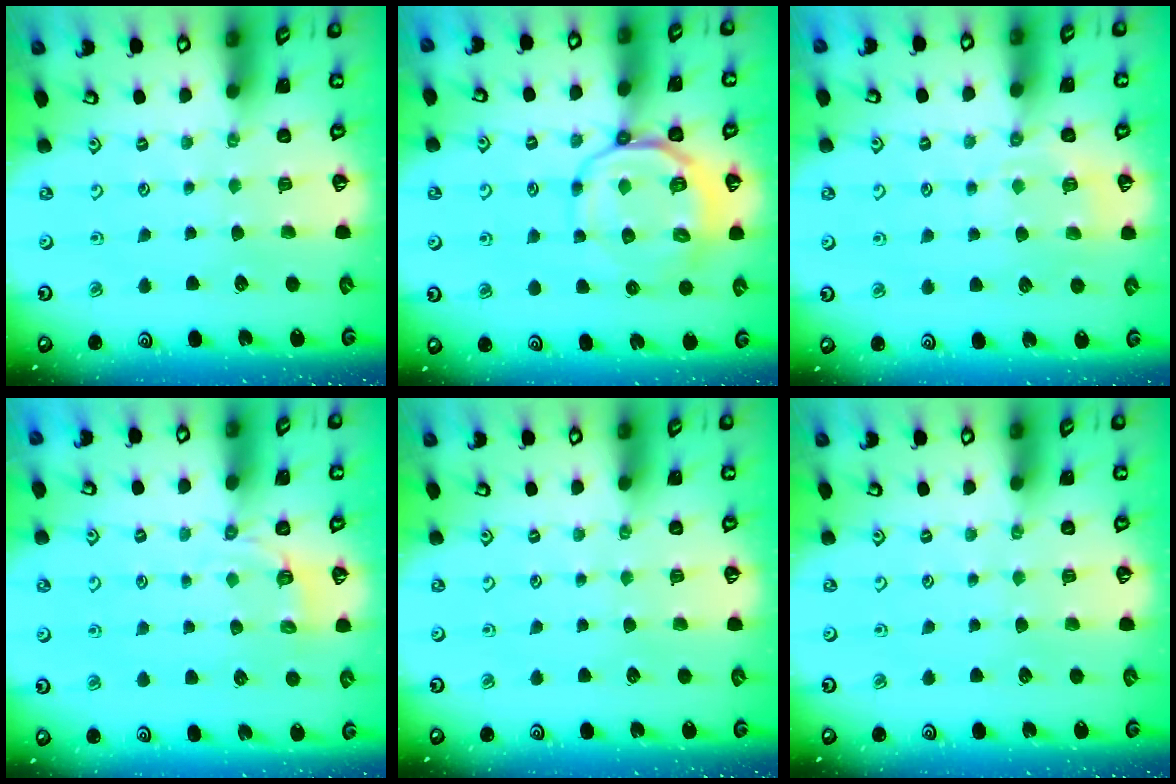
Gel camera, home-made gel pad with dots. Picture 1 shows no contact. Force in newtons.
{"total": 11.9, "press": 11.7, "slide": 2.4}
{"total": 6.4, "press": 6.3, "slide": 1.0}
{"total": 2.9, "press": 2.0, "slide": 2.1}
{"total": 0.0}
{"total": 0.0}